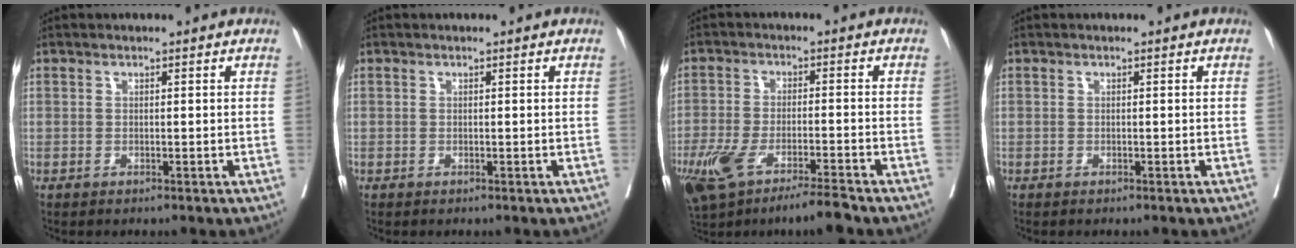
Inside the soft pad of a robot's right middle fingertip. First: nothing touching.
{"total": 0.0}
{"total": 10.0, "force": [-6.6, 1.3, 7.4], "torque": [-0.138, -0.015, -0.116]}
{"total": 0.0}